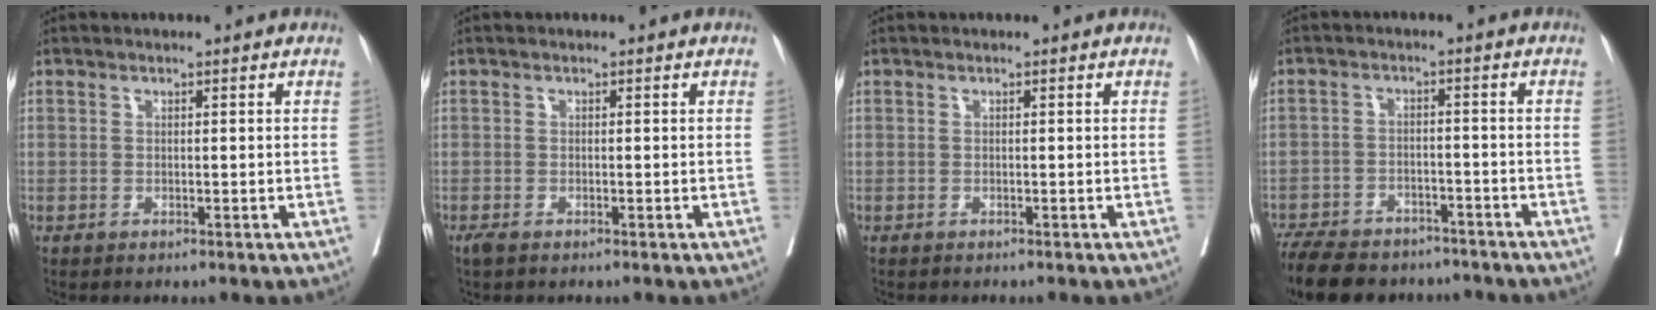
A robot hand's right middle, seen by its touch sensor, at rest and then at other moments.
{"total": 1.3, "force": [-0.9, 0.4, 0.8], "torque": [-0.018, -0.006, -0.016]}
{"total": 0.7, "force": [-0.6, 0.2, 0.2], "torque": [-0.004, -0.001, -0.011]}
{"total": 16.0, "force": [-13.4, 6.3, 6.2], "torque": [-0.148, -0.008, -0.192]}